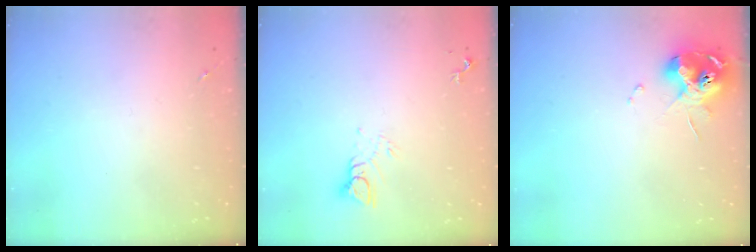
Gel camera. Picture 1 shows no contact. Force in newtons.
{"total": 4.4, "press": 4.4, "slide": 0.4}
{"total": 11.0, "press": 10.9, "slide": 1.3}